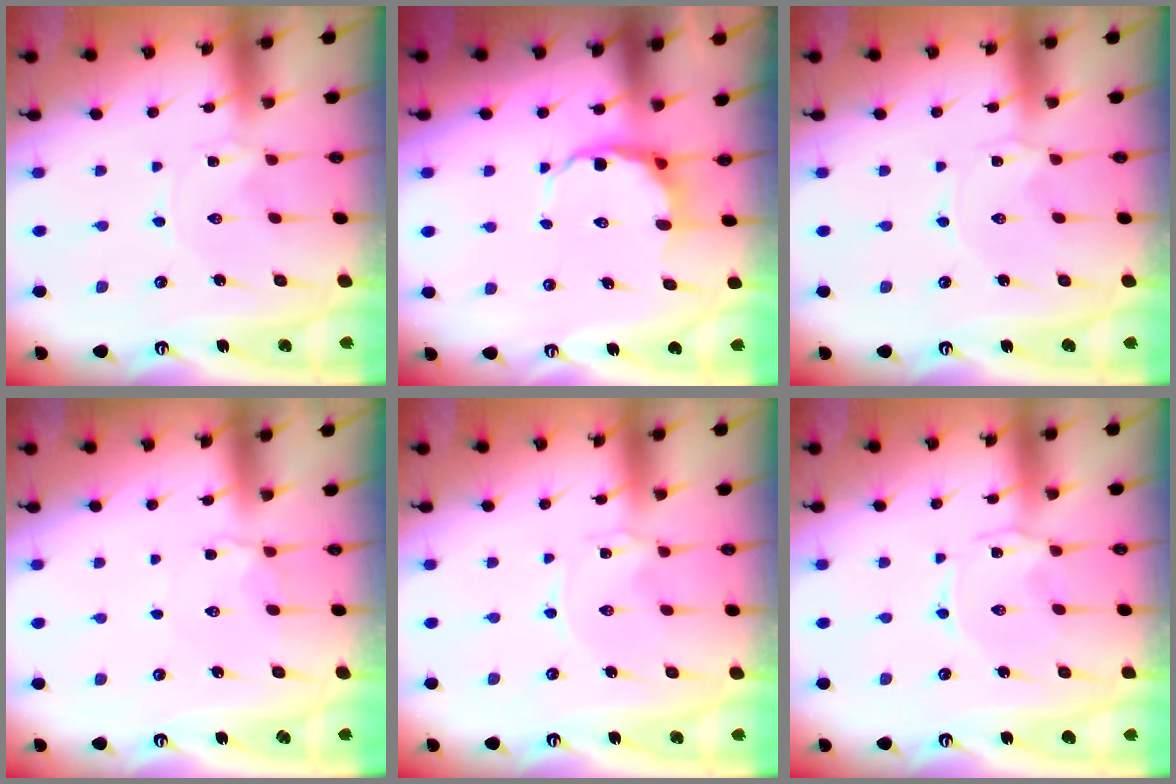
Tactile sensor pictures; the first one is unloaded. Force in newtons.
{"total": 7.7, "press": 7.5, "slide": 1.8}
{"total": 0.0}
{"total": 3.1, "press": 3.0, "slide": 0.6}
{"total": 0.0}
{"total": 0.6, "press": 0.4, "slide": 0.4}